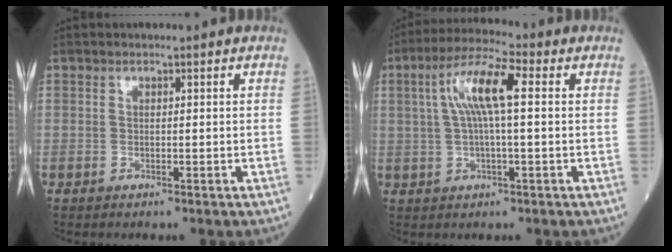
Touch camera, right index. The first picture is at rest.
{"total": 8.8, "force": [1.8, 1.2, 8.5], "torque": [-0.172, 0.025, 0.031]}